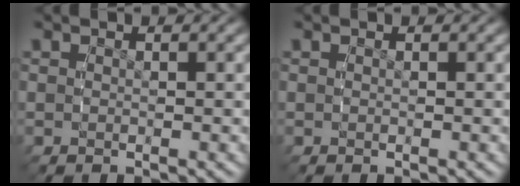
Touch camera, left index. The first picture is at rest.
{"total": 0.0}